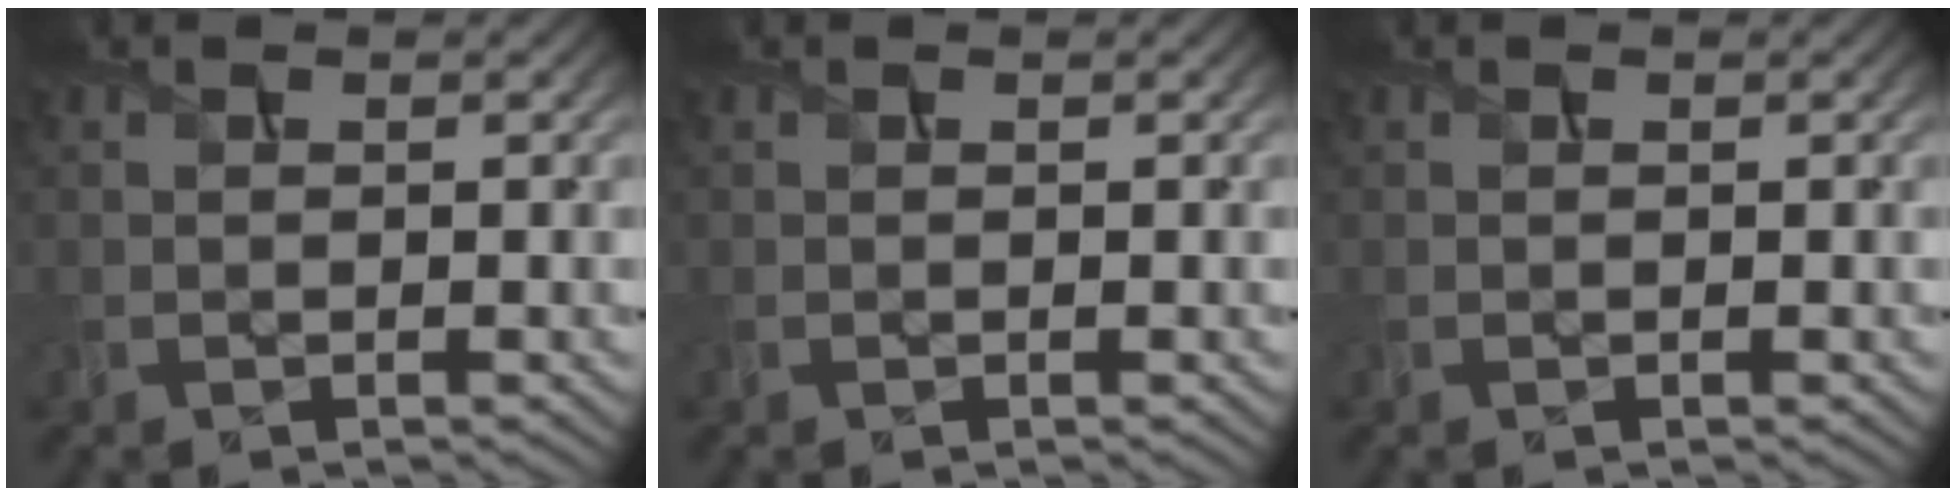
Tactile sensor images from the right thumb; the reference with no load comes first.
{"total": 0.0}
{"total": 0.0}